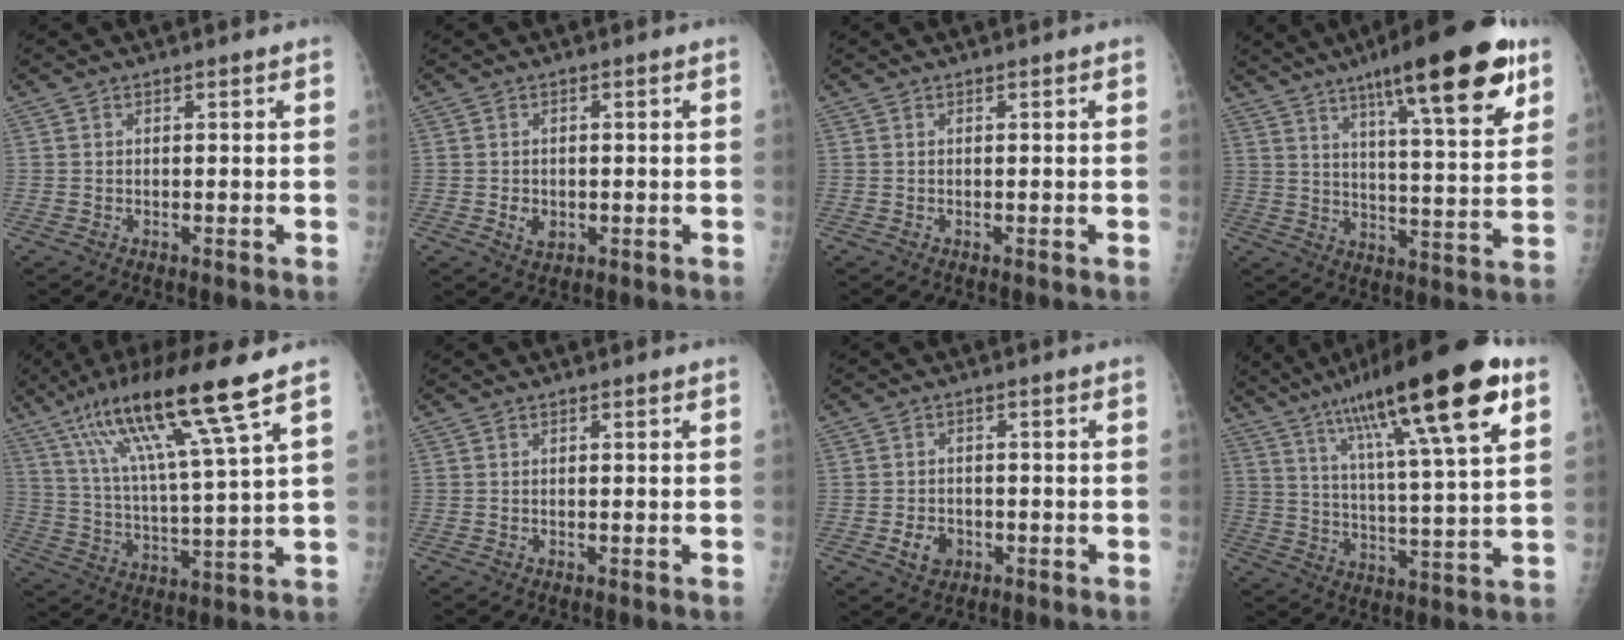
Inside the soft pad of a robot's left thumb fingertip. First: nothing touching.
{"total": 2.8, "force": [-0.5, 2.2, 1.7], "torque": [-0.020, 0.001, -0.002]}
{"total": 0.0}
{"total": 21.9, "force": [12.5, 4.6, 17.4], "torque": [-0.235, -0.041, 0.186]}
{"total": 18.1, "force": [10.5, 1.0, 14.7], "torque": [-0.268, -0.033, 0.189]}
{"total": 0.0}
{"total": 4.1, "force": [-1.5, 3.1, 2.1], "torque": [-0.024, 0.007, -0.021]}
{"total": 24.0, "force": [12.7, 3.7, 20.0], "torque": [-0.320, -0.019, 0.205]}